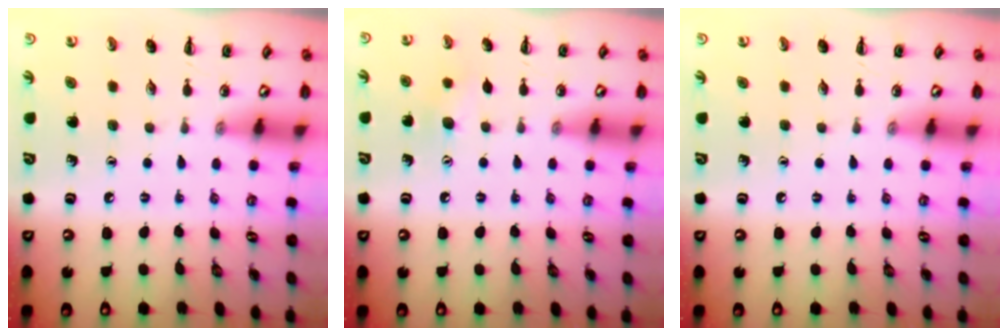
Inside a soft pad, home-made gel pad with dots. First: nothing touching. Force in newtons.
{"total": 8.1, "press": 7.9, "slide": 1.8}
{"total": 0.0}